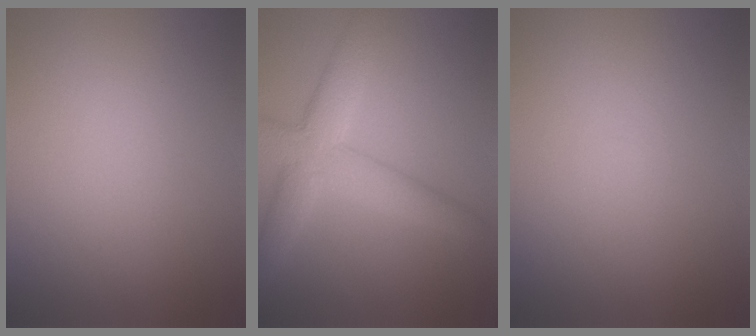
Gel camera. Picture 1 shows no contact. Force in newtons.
{"total": 5.5, "press": 5.5, "slide": 0.2}
{"total": 0.0}